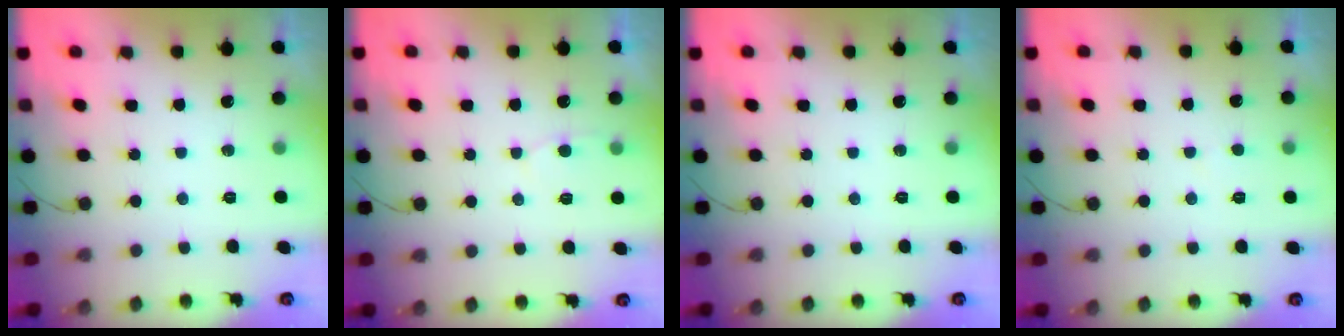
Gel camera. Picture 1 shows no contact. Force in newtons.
{"total": 5.1, "press": 5.0, "slide": 0.2}
{"total": 0.0}
{"total": 1.7, "press": 1.7, "slide": 0.2}